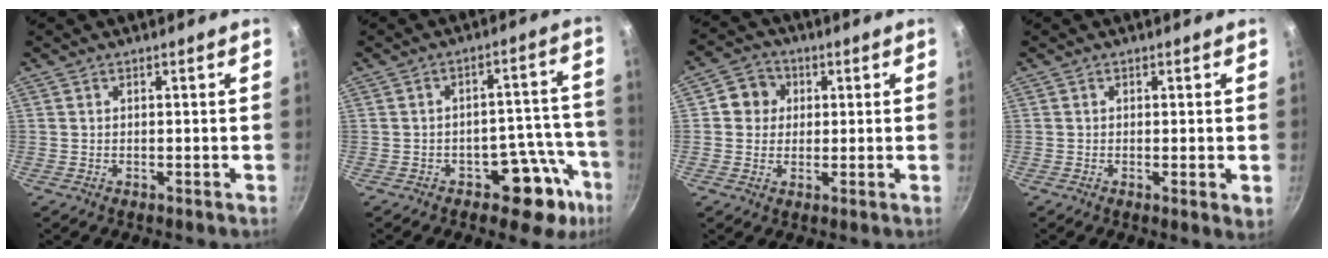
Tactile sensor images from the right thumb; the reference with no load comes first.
{"total": 10.8, "force": [-5.9, 5.7, 7.0], "torque": [-0.038, 0.055, -0.072]}
{"total": 6.1, "force": [1.1, 5.6, 2.0], "torque": [-0.006, 0.007, 0.010]}
{"total": 2.4, "force": [-0.2, 0.4, 2.4], "torque": [-0.041, -0.010, -0.007]}